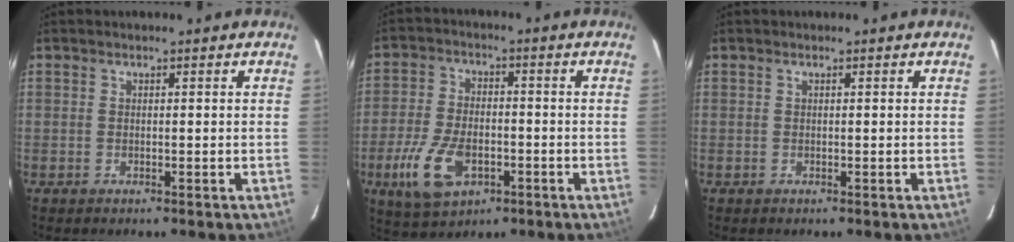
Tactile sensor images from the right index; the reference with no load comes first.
{"total": 12.2, "force": [-4.8, 6.8, 8.9], "torque": [-0.202, -0.012, -0.081]}
{"total": 0.0}